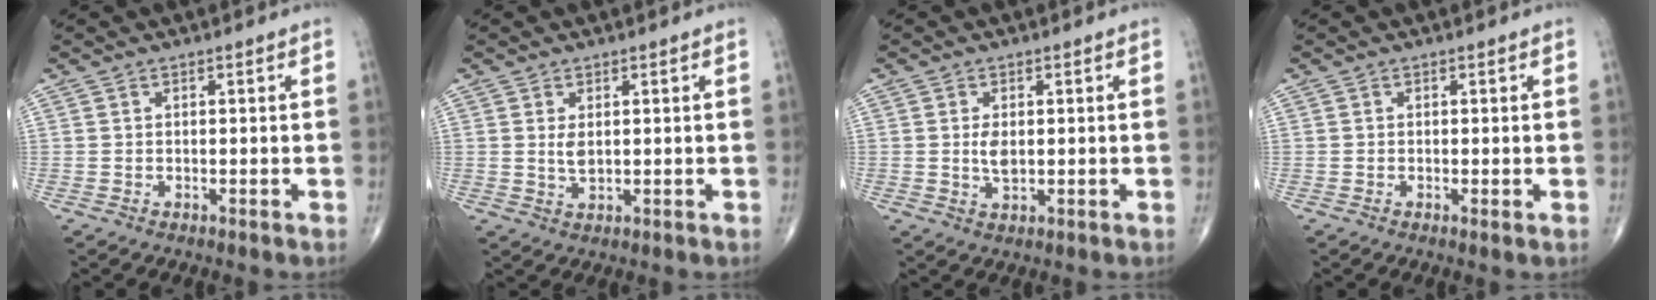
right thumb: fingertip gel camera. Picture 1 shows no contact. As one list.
[{"total": 2.4, "force": [0.5, 1.2, 2.0], "torque": [-0.035, -0.008, 0.014]}, {"total": 3.0, "force": [0.2, 1.6, 2.6], "torque": [-0.046, -0.006, 0.006]}, {"total": 0.6, "force": [-0.1, 0.0, 0.6], "torque": [-0.015, -0.004, -0.004]}]